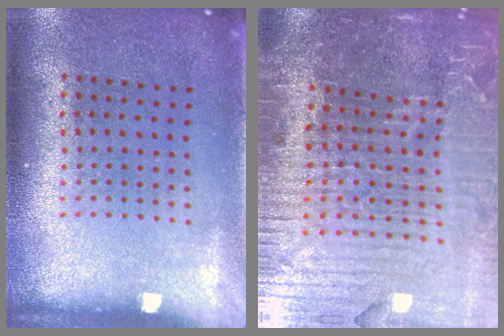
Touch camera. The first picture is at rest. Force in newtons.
{"total": 6.4, "press": 5.7, "slide": 3.0}